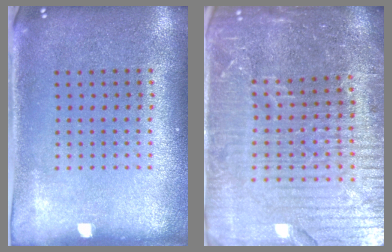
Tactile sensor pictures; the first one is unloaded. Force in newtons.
{"total": 6.1, "press": 5.4, "slide": 2.8}